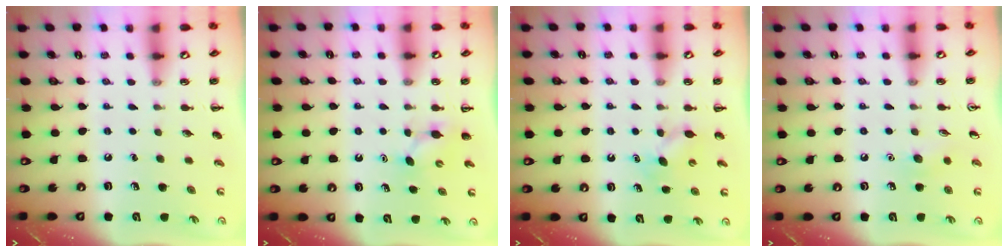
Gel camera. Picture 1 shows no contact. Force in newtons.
{"total": 3.6, "press": 3.4, "slide": 1.1}
{"total": 4.1, "press": 3.9, "slide": 1.3}
{"total": 5.8, "press": 5.5, "slide": 1.7}